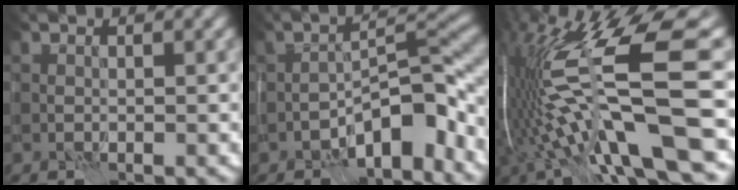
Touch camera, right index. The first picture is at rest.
{"total": 7.6, "force": [-4.6, 2.5, 5.4], "torque": [-0.070, 0.020, -0.085]}
{"total": 16.7, "force": [-2.0, 3.8, 16.1], "torque": [-0.302, 0.018, -0.029]}